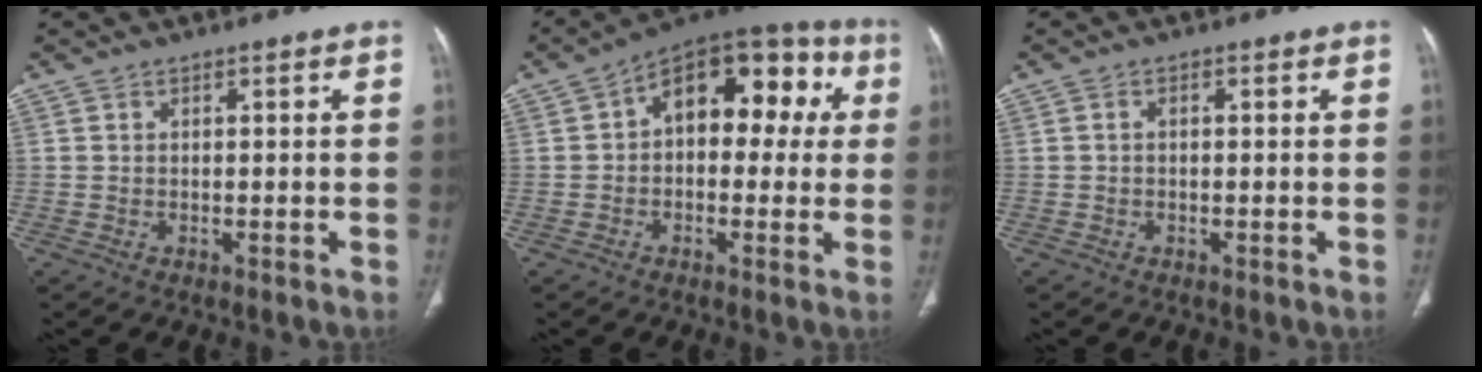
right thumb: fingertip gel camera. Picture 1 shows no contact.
{"total": 16.3, "force": [3.0, 9.9, 12.6], "torque": [-0.121, 0.047, 0.030]}
{"total": 0.7, "force": [0.0, 0.4, 0.6], "torque": [-0.009, 0.004, -0.002]}